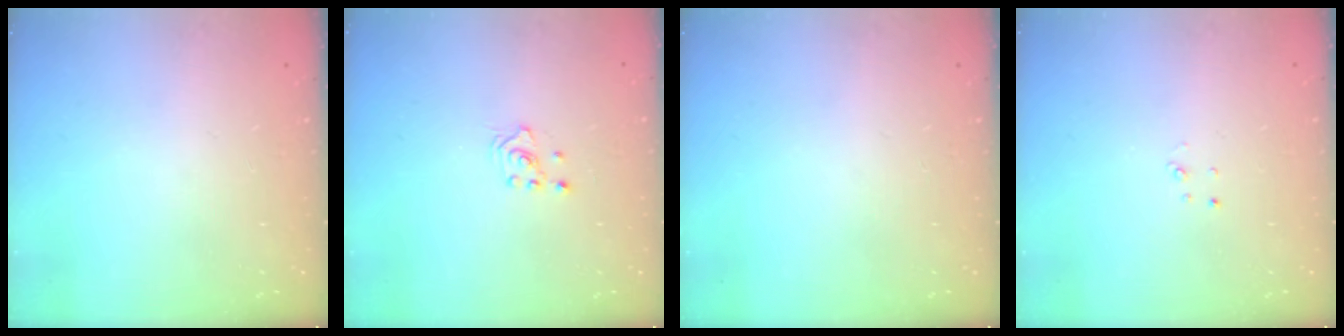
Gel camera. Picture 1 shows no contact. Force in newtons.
{"total": 2.0, "press": 2.0, "slide": 0.2}
{"total": 0.0}
{"total": 2.2, "press": 2.2, "slide": 0.2}